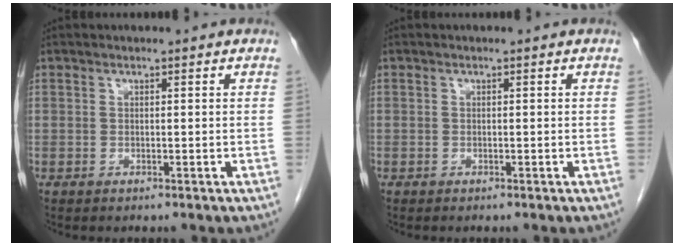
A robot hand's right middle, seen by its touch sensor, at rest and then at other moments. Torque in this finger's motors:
{"motor_torque": [0.96, -1.18, 0.14, 0.01]}